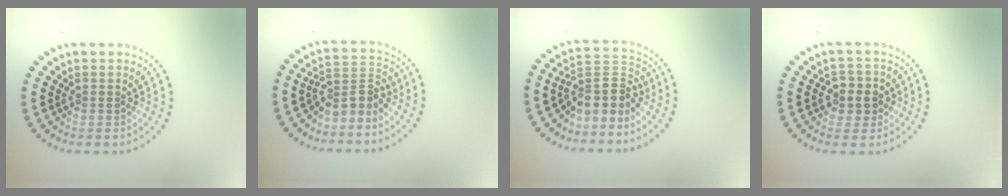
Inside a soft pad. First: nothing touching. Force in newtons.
{"total": 3.1, "press": 2.2, "slide": 2.2}
{"total": 3.8, "press": 2.9, "slide": 2.4}
{"total": 2.7, "press": 2.6, "slide": 0.8}